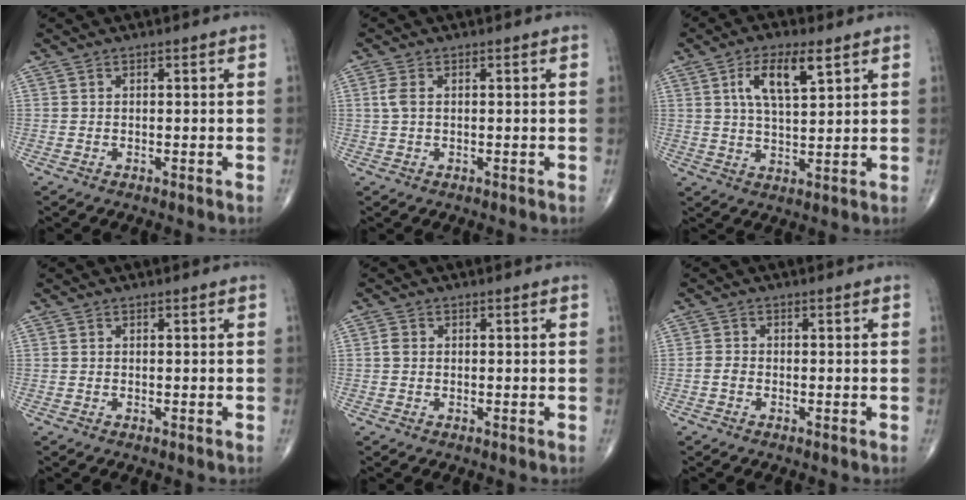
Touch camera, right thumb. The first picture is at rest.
{"total": 2.2, "force": [0.4, 1.2, 1.8], "torque": [-0.052, 0.008, 0.008]}
{"total": 8.8, "force": [3.9, 3.2, 7.3], "torque": [-0.124, -0.012, 0.072]}
{"total": 0.0}
{"total": 1.3, "force": [0.0, 1.0, 0.7], "torque": [-0.011, 0.002, -0.001]}
{"total": 1.3, "force": [-0.6, 0.9, 0.8], "torque": [-0.017, 0.004, -0.013]}